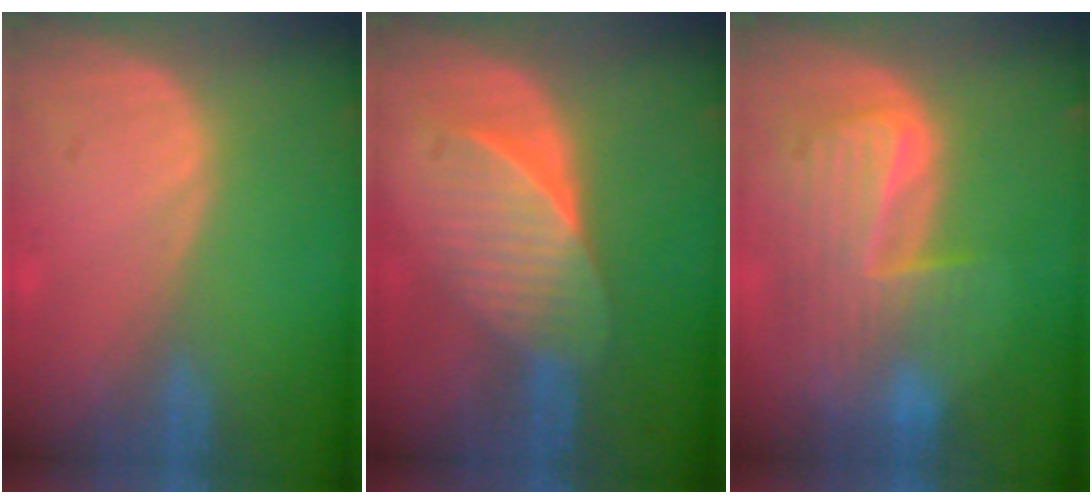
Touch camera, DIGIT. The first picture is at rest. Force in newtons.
{"total": 7.7, "press": 6.8, "slide": 3.5}
{"total": 9.8, "press": 8.4, "slide": 5.0}